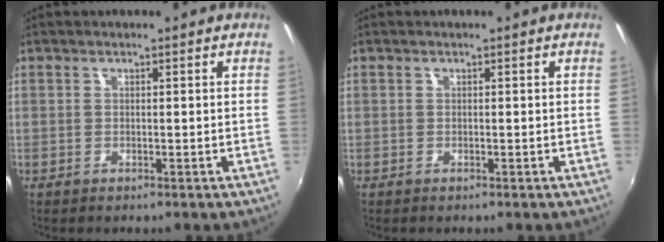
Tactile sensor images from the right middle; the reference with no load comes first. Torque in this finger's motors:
{"motor_torque": [0.04, -0.05, -0.05, 0.01]}